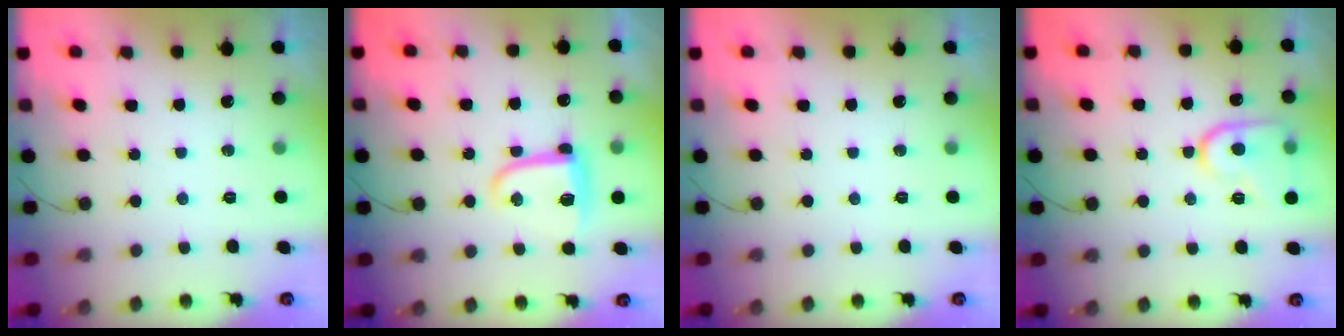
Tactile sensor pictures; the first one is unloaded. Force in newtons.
{"total": 10.6, "press": 10.5, "slide": 0.5}
{"total": 0.0}
{"total": 12.9, "press": 12.9, "slide": 1.2}